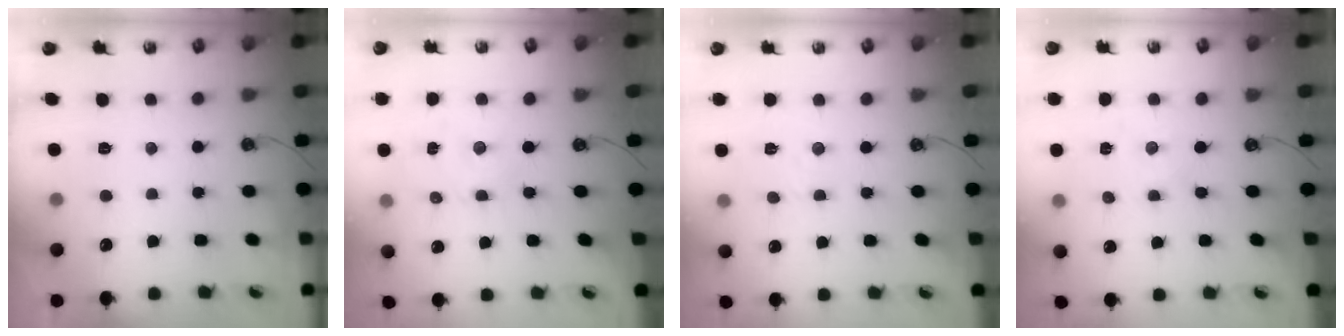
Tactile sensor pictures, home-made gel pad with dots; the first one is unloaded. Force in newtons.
{"total": 1.6, "press": 1.6, "slide": 0.2}
{"total": 2.6, "press": 2.6, "slide": 0.4}
{"total": 0.0}